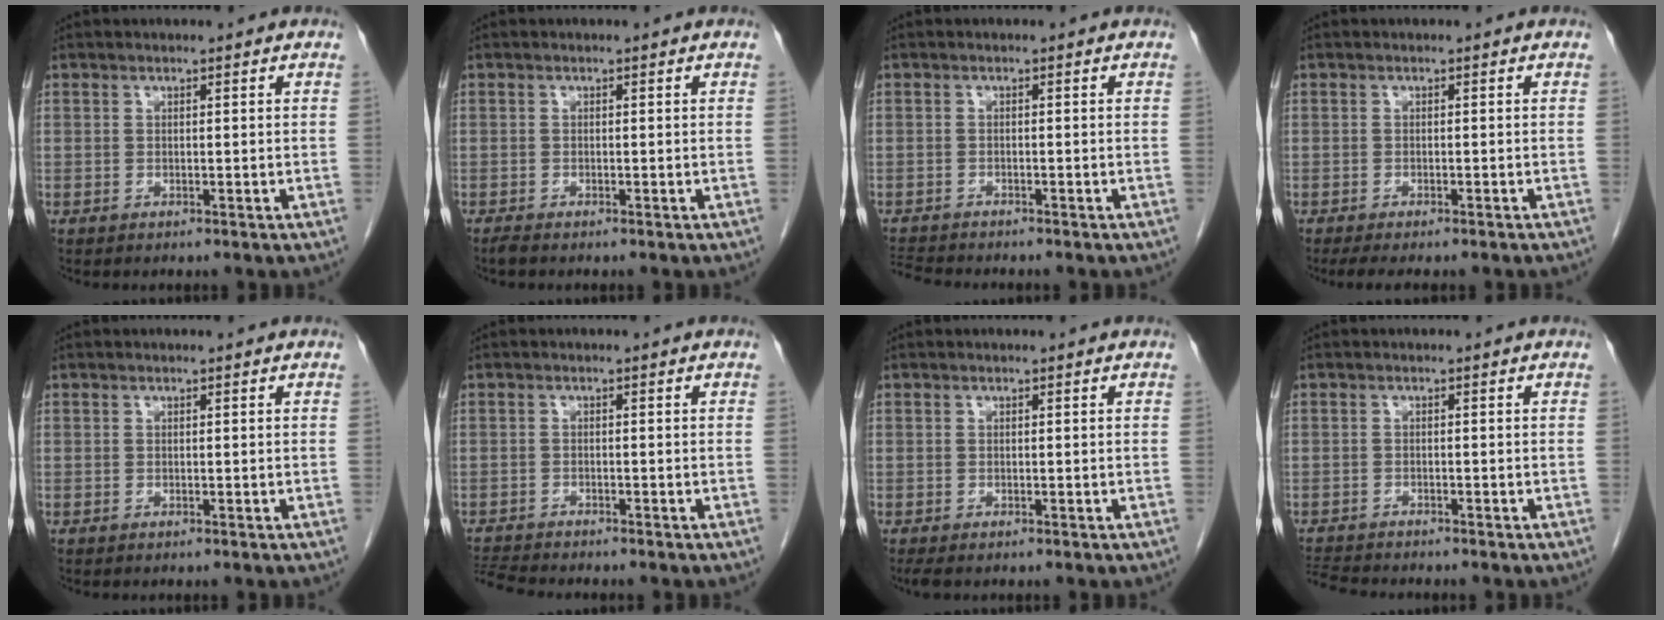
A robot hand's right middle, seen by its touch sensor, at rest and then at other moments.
{"total": 0.7, "force": [-0.6, 0.0, 0.3], "torque": [-0.012, -0.003, -0.014]}
{"total": 4.4, "force": [-4.3, 0.1, 0.9], "torque": [-0.020, -0.017, -0.074]}
{"total": 7.0, "force": [-5.9, 1.4, 3.5], "torque": [-0.039, -0.008, -0.077]}
{"total": 0.0}
{"total": 4.3, "force": [-4.2, -0.4, 0.8], "torque": [-0.020, -0.020, -0.074]}
{"total": 1.1, "force": [-0.9, 0.3, 0.6], "torque": [-0.005, -0.003, -0.012]}
{"total": 4.7, "force": [-4.6, 0.1, 1.1], "torque": [-0.023, -0.017, -0.079]}